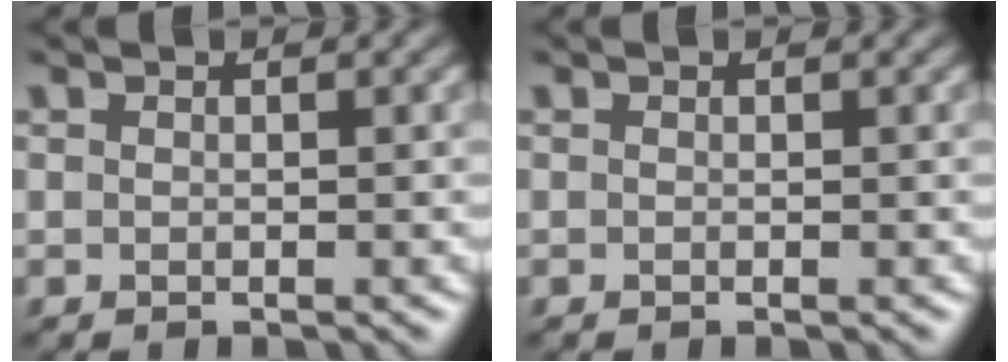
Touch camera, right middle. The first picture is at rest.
{"total": 0.0}